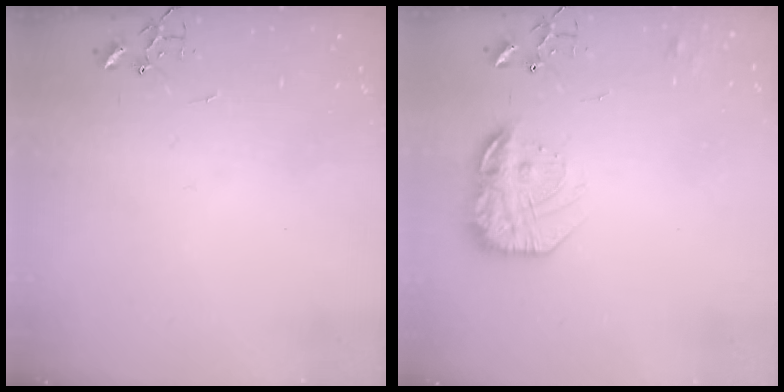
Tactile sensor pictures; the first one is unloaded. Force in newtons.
{"total": 17.3, "press": 17.2, "slide": 1.2}